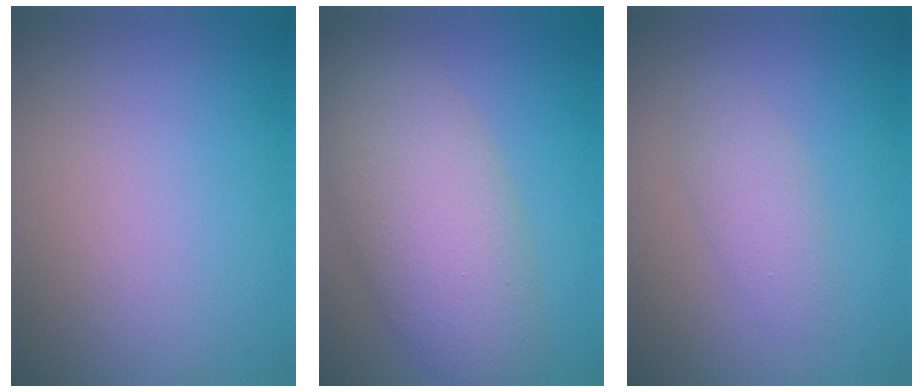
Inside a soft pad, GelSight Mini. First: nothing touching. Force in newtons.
{"total": 7.5, "press": 7.5, "slide": 0.3}
{"total": 2.0, "press": 2.0, "slide": 0.1}